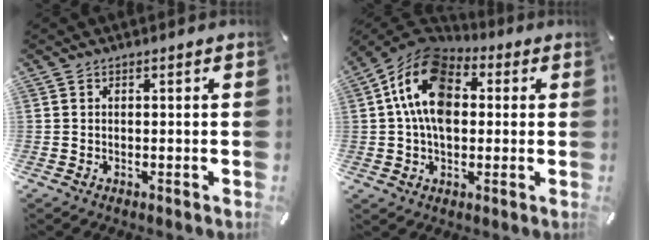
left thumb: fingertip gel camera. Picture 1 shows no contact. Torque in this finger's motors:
{"motor_torque": [0.53, 2.13, 2.16, -0.62, 0.61]}